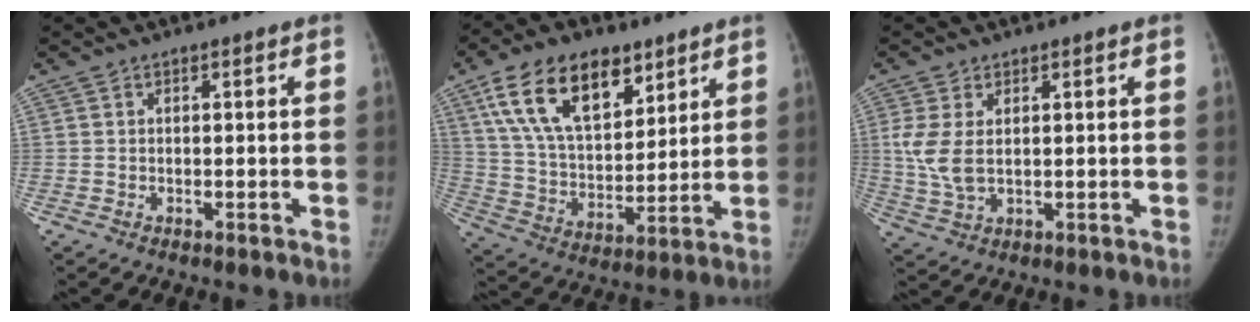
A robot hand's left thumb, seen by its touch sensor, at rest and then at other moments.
{"total": 19.3, "force": [10.6, 10.4, 12.4], "torque": [-0.180, -0.035, 0.196]}
{"total": 6.2, "force": [1.1, 3.6, 4.9], "torque": [-0.113, -0.004, 0.028]}